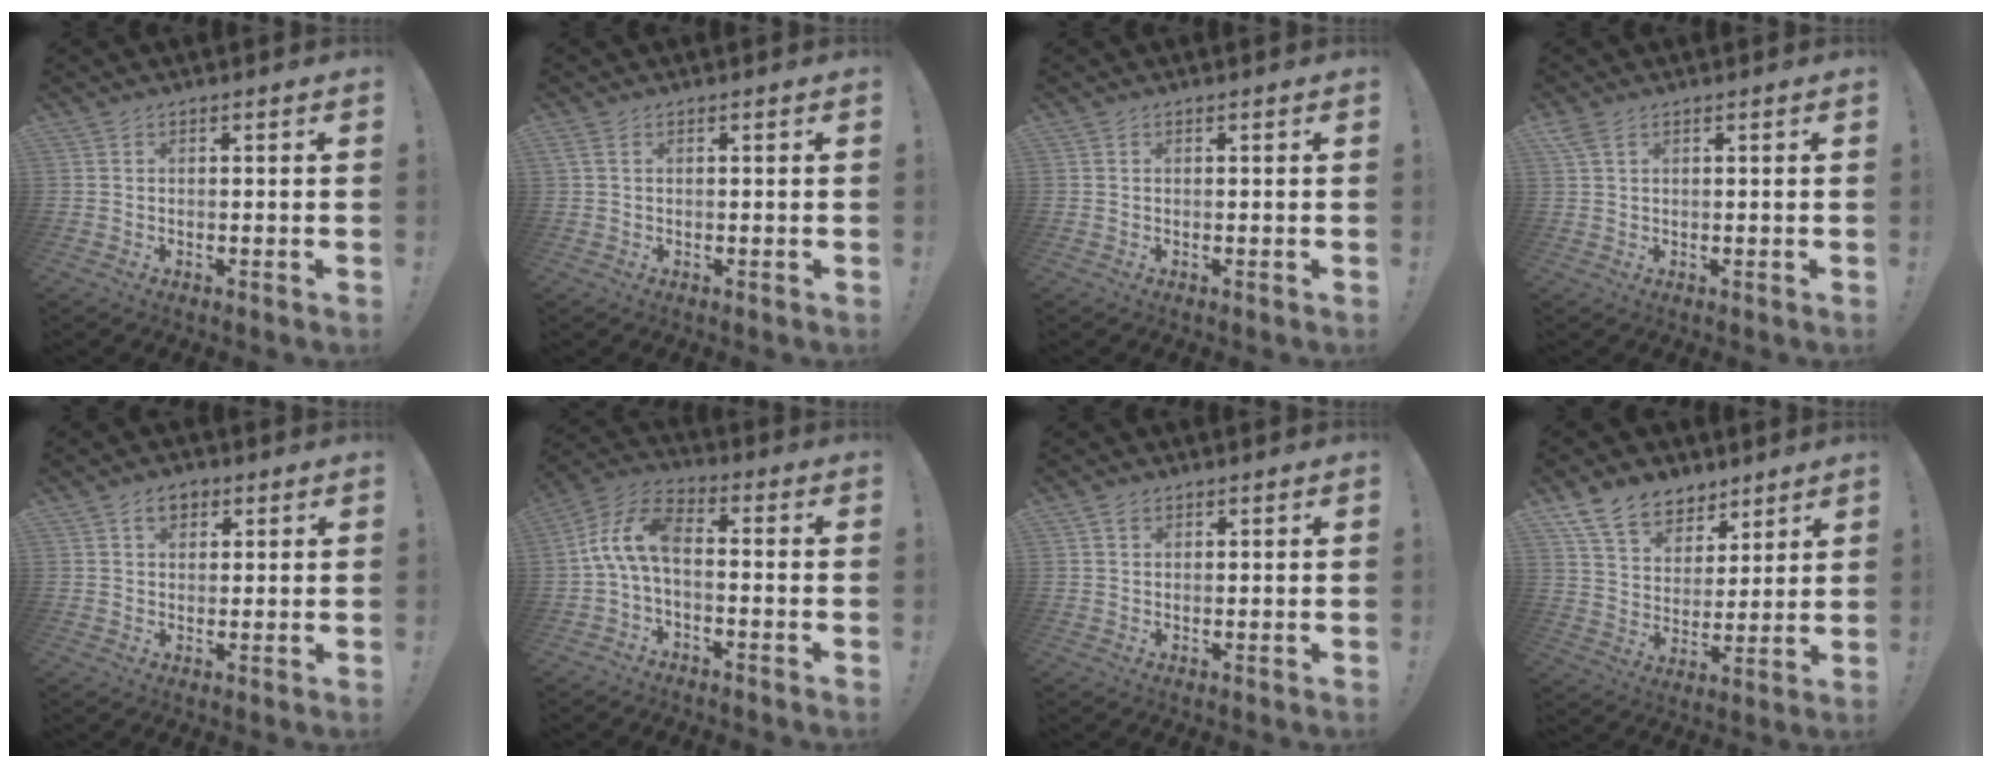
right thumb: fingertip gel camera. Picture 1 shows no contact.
{"total": 1.3, "force": [0.5, 0.6, 1.1], "torque": [-0.031, 0.006, 0.011]}
{"total": 0.0}
{"total": 2.8, "force": [1.4, 1.3, 2.0], "torque": [-0.048, 0.006, 0.029]}
{"total": 4.5, "force": [2.2, 3.1, 2.4], "torque": [-0.029, 0.000, 0.037]}
{"total": 10.3, "force": [-0.9, 5.3, 8.8], "torque": [-0.183, 0.017, -0.013]}
{"total": 1.7, "force": [1.2, 1.1, 0.6], "torque": [-0.009, 0.000, 0.021]}
{"total": 13.0, "force": [9.4, 8.0, 4.2], "torque": [-0.075, -0.064, 0.180]}